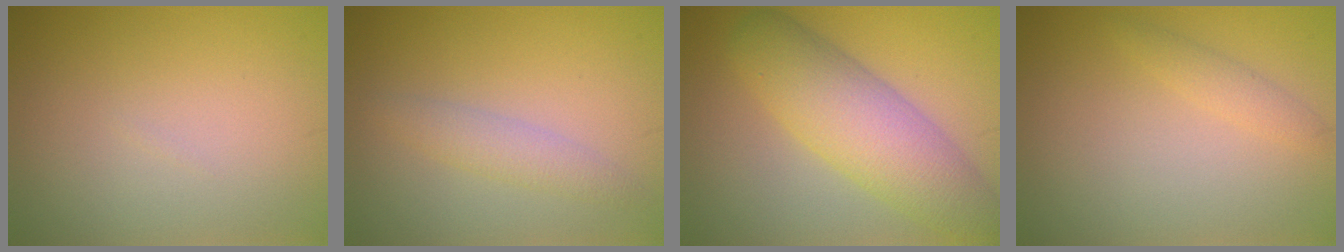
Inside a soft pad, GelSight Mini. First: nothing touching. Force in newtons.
{"total": 2.1, "press": 2.1, "slide": 0.1}
{"total": 7.6, "press": 7.6, "slide": 0.4}
{"total": 1.3, "press": 1.3, "slide": 0.0}